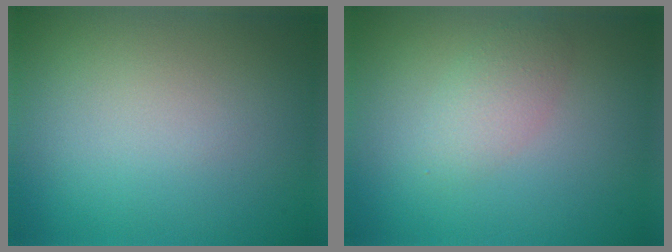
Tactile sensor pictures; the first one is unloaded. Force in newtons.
{"total": 2.1, "press": 2.1, "slide": 0.0}